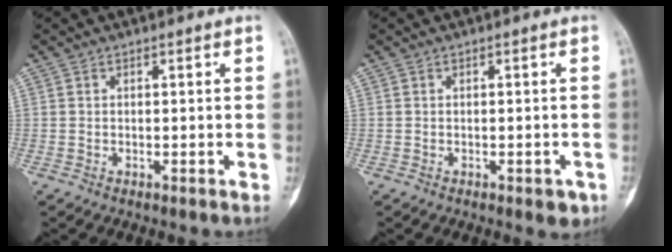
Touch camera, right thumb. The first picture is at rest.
{"total": 2.4, "force": [-1.2, 1.1, 1.7], "torque": [-0.013, 0.006, -0.010]}